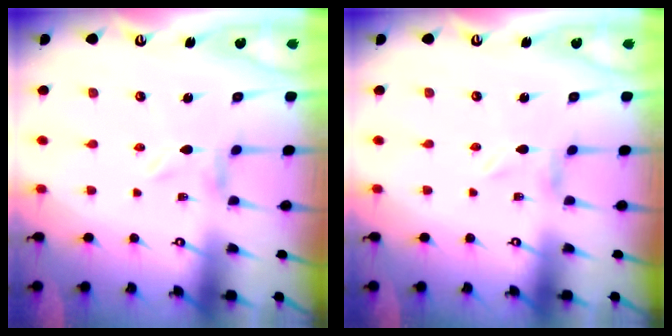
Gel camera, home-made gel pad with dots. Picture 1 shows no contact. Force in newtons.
{"total": 0.0}